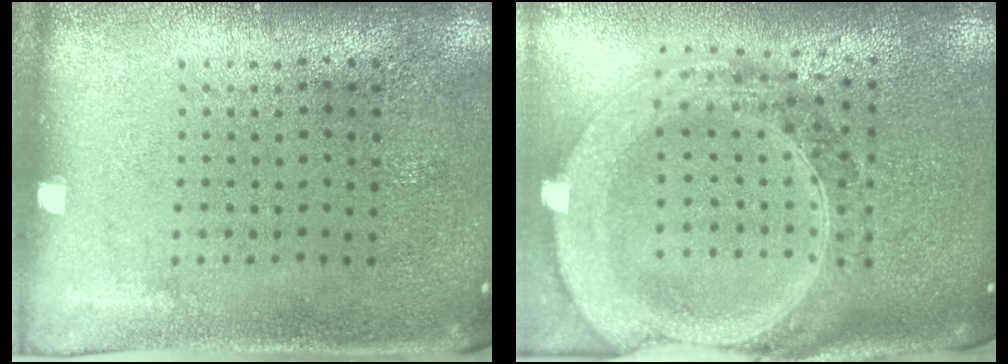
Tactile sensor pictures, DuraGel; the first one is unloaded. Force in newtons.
{"total": 3.1, "press": 2.6, "slide": 1.7}